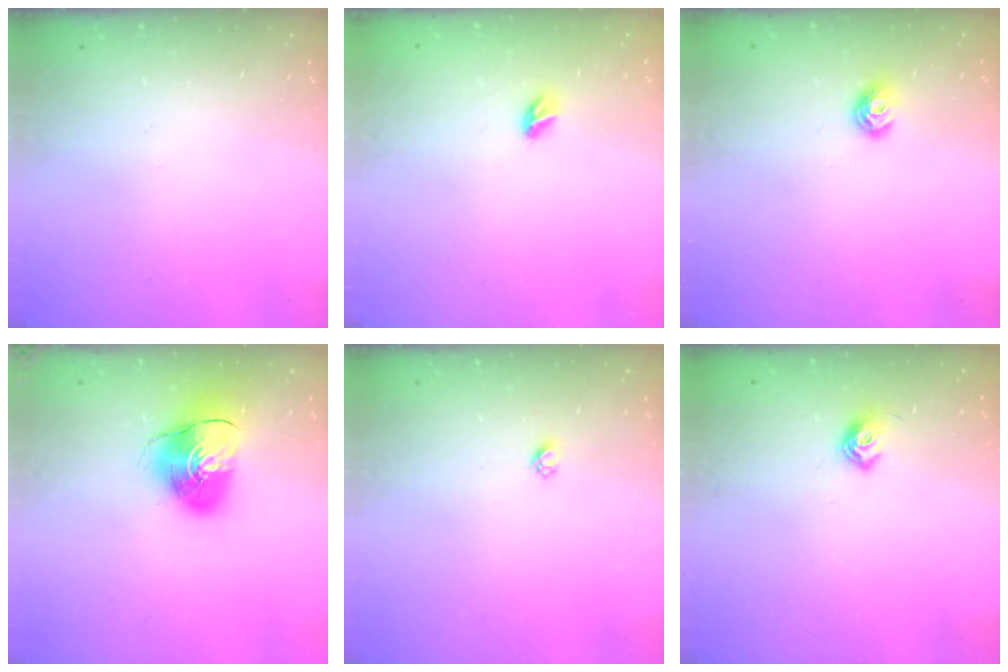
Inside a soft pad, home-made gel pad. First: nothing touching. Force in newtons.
{"total": 4.5, "press": 4.4, "slide": 0.9}
{"total": 7.0, "press": 6.9, "slide": 0.9}
{"total": 10.6, "press": 10.5, "slide": 1.5}
{"total": 2.3, "press": 2.3, "slide": 0.2}
{"total": 7.9, "press": 7.8, "slide": 0.9}